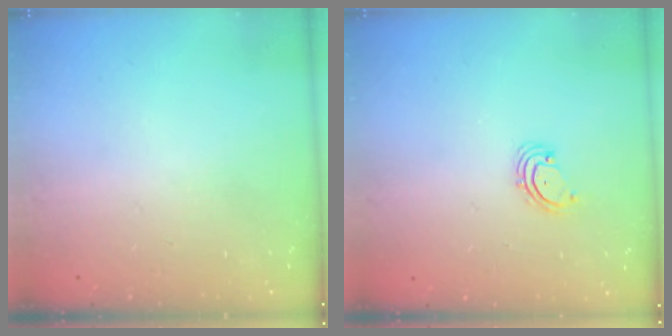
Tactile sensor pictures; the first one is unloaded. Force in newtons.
{"total": 2.3, "press": 2.3, "slide": 0.5}